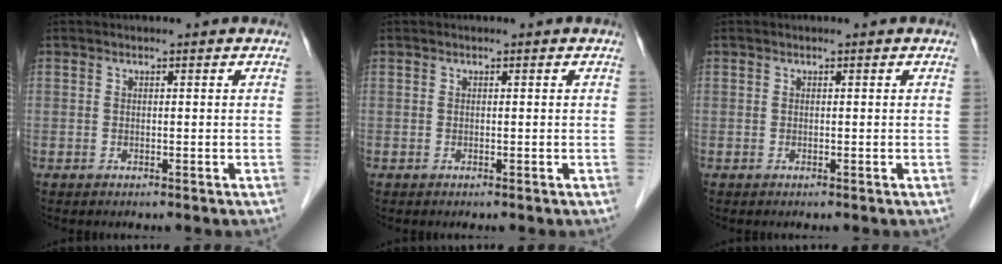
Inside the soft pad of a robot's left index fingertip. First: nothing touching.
{"total": 0.0}
{"total": 0.0}